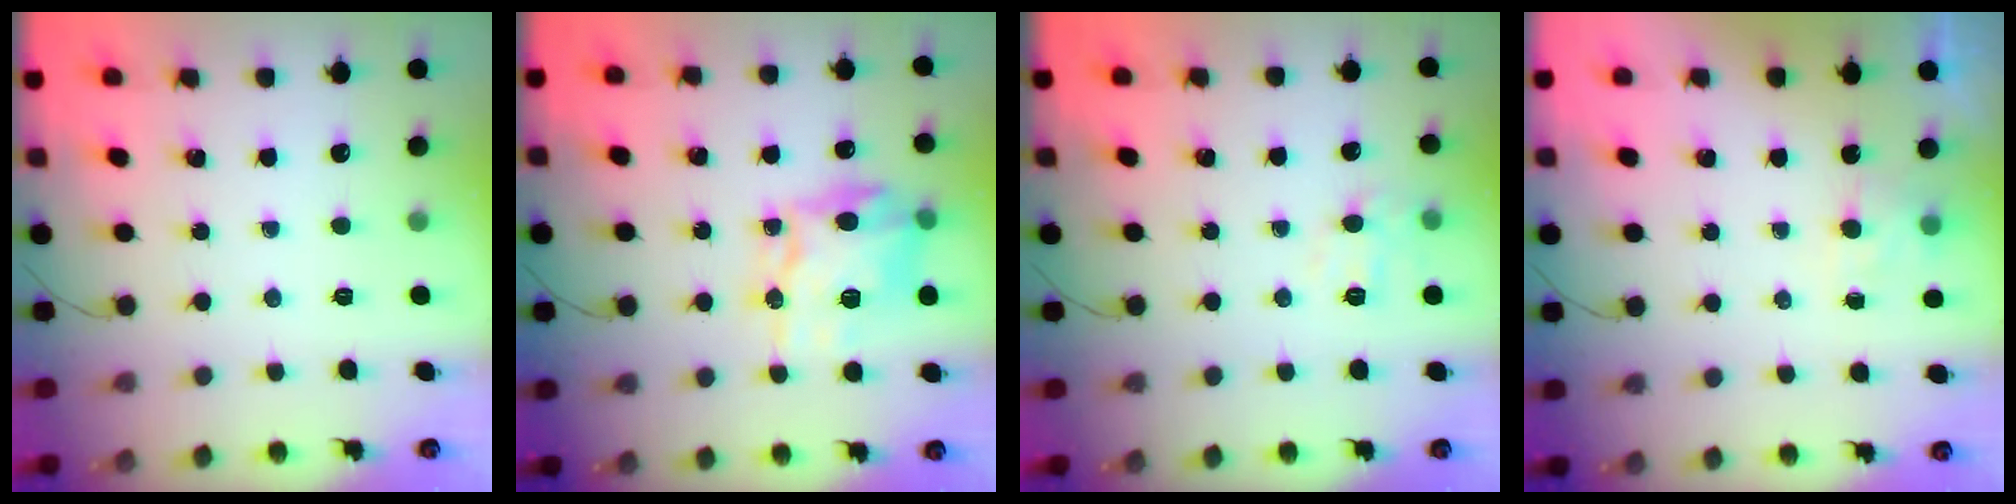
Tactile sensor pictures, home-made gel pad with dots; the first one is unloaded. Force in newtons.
{"total": 17.5, "press": 17.5, "slide": 0.7}
{"total": 7.7, "press": 7.5, "slide": 1.4}
{"total": 5.0, "press": 4.7, "slide": 1.5}